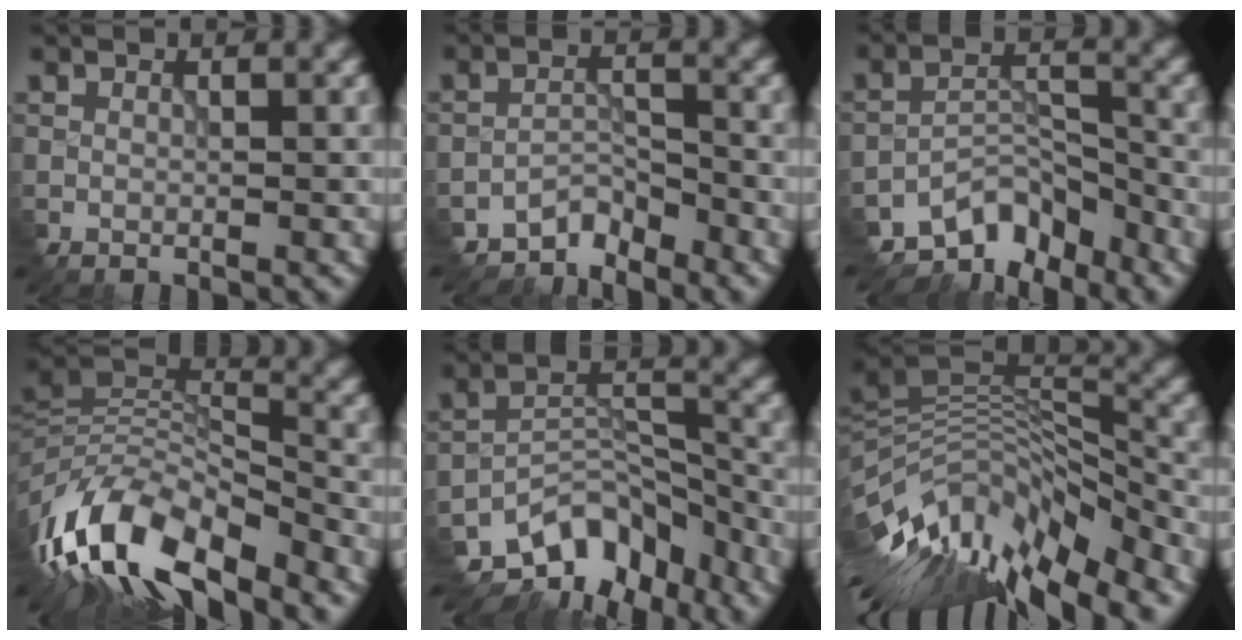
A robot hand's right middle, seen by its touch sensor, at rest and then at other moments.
{"total": 2.9, "force": [-2.8, 0.6, -0.1], "torque": [0.005, 0.009, -0.056]}
{"total": 6.5, "force": [-5.5, 2.7, 2.3], "torque": [-0.025, -0.001, -0.103]}
{"total": 12.4, "force": [-7.3, 5.0, 8.7], "torque": [-0.167, 0.003, -0.139]}
{"total": 8.7, "force": [-6.8, 4.2, 3.6], "torque": [-0.049, -0.003, -0.118]}
{"total": 14.4, "force": [-7.9, 5.2, 11.0], "torque": [-0.210, 0.012, -0.135]}